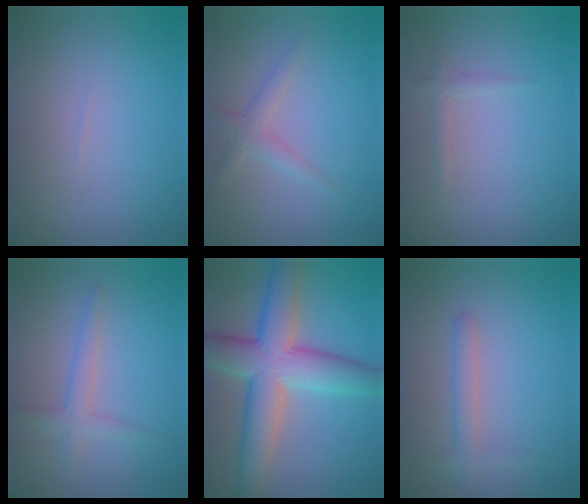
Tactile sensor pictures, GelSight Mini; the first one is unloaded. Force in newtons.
{"total": 1.7, "press": 1.7, "slide": 0.1}
{"total": 0.9, "press": 0.9, "slide": 0.0}
{"total": 2.0, "press": 2.0, "slide": 0.1}
{"total": 9.0, "press": 9.0, "slide": 0.4}
{"total": 1.8, "press": 1.8, "slide": 0.1}